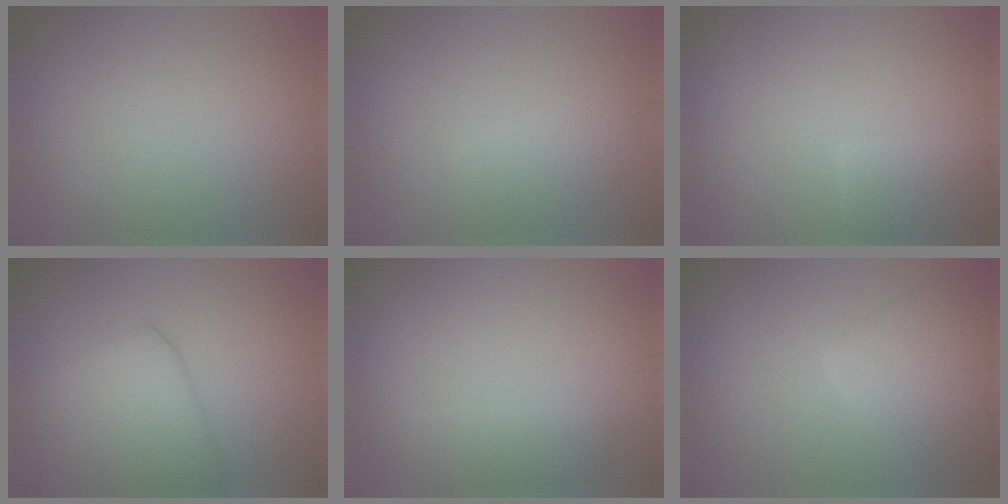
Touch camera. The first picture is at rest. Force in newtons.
{"total": 2.1, "press": 2.1, "slide": 0.2}
{"total": 2.6, "press": 2.5, "slide": 0.2}
{"total": 8.1, "press": 8.0, "slide": 0.5}
{"total": 2.5, "press": 2.5, "slide": 0.2}
{"total": 5.4, "press": 5.4, "slide": 0.3}